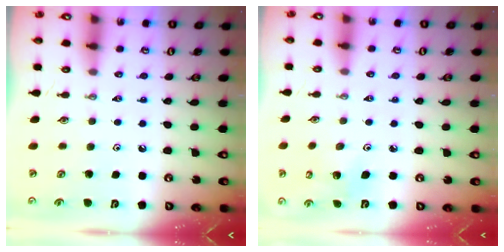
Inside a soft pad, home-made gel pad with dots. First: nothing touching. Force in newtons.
{"total": 4.1, "press": 3.7, "slide": 1.8}